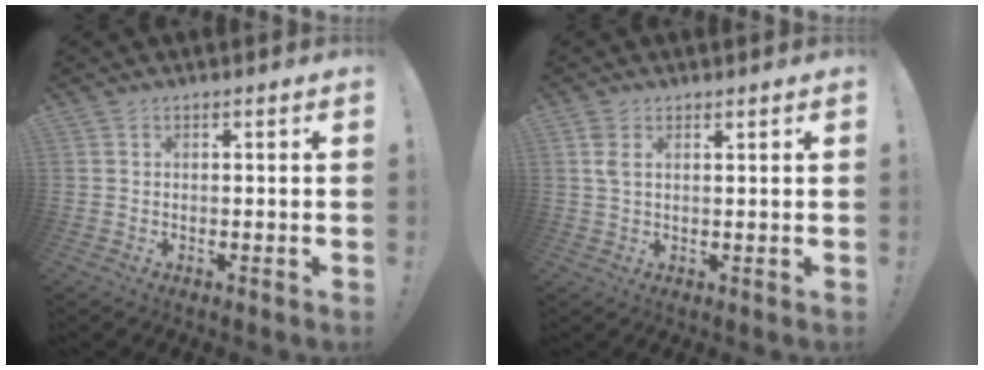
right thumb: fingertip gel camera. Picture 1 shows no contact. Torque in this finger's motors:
{"motor_torque": [0.00, 0.00, 0.16, -0.09, 0.00]}